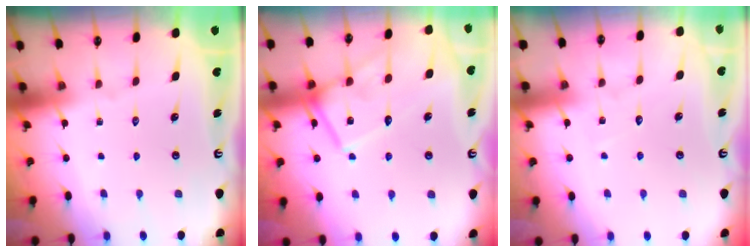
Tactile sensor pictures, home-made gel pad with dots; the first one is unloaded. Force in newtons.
{"total": 17.2, "press": 17.1, "slide": 1.6}
{"total": 3.4, "press": 3.4, "slide": 0.4}